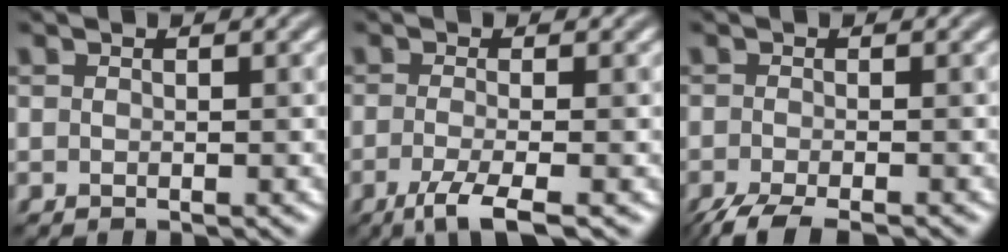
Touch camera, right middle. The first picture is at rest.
{"total": 3.8, "force": [-1.9, 0.9, 3.2], "torque": [-0.056, -0.006, -0.046]}
{"total": 3.8, "force": [-2.9, 0.7, 2.3], "torque": [-0.037, -0.008, -0.058]}